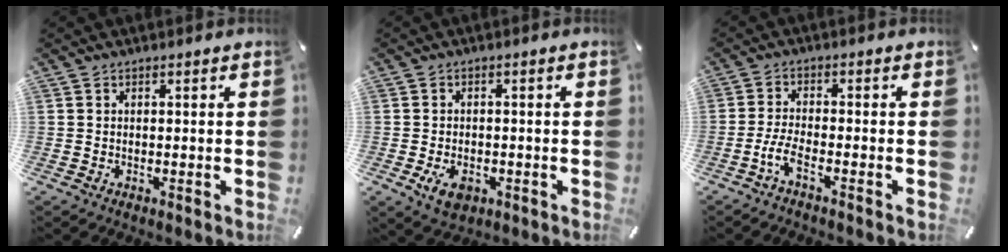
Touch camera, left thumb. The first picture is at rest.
{"total": 4.8, "force": [-1.9, 3.2, 3.1], "torque": [-0.062, 0.001, -0.038]}
{"total": 4.5, "force": [-2.7, 1.1, 3.5], "torque": [-0.085, -0.004, -0.054]}